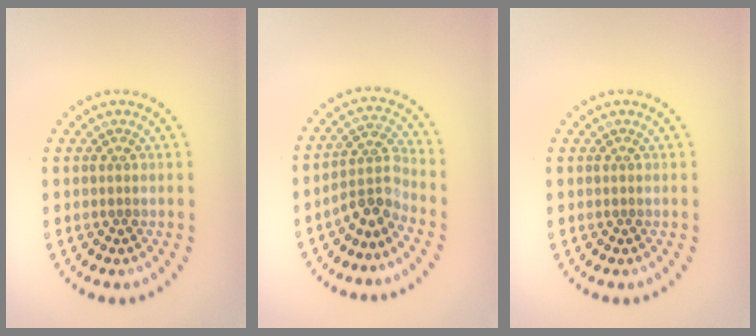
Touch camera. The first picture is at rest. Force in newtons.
{"total": 3.3, "press": 2.3, "slide": 2.3}
{"total": 0.0}